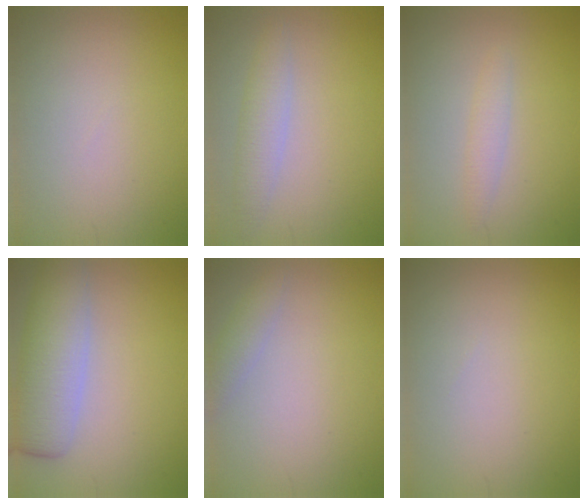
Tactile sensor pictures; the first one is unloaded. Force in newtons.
{"total": 2.5, "press": 2.5, "slide": 0.1}
{"total": 1.4, "press": 1.4, "slide": 0.1}
{"total": 6.0, "press": 6.0, "slide": 0.3}
{"total": 1.6, "press": 1.6, "slide": 0.2}
{"total": 0.0}